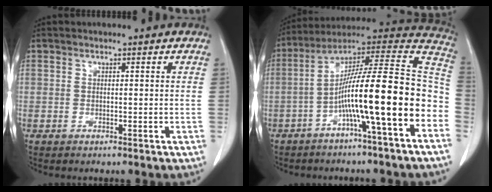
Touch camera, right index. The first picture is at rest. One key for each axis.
{"total": 19.2, "fx": -5.8, "fy": 0.5, "fz": 18.3, "tx": -0.268, "ty": 0.029, "tz": -0.098}